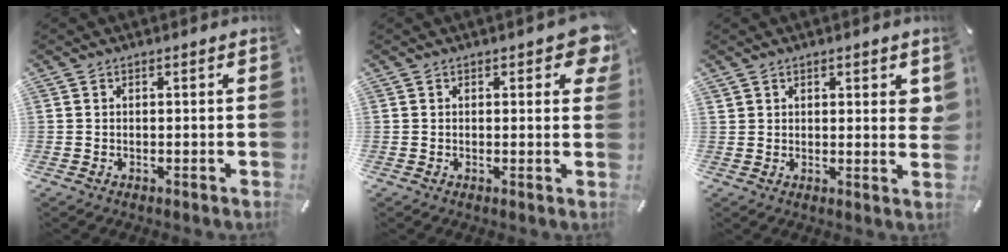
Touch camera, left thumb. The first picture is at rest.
{"total": 4.6, "force": [2.0, 2.2, 3.6], "torque": [-0.035, -0.007, 0.028]}
{"total": 3.1, "force": [1.8, 1.6, 2.0], "torque": [-0.023, -0.004, 0.030]}